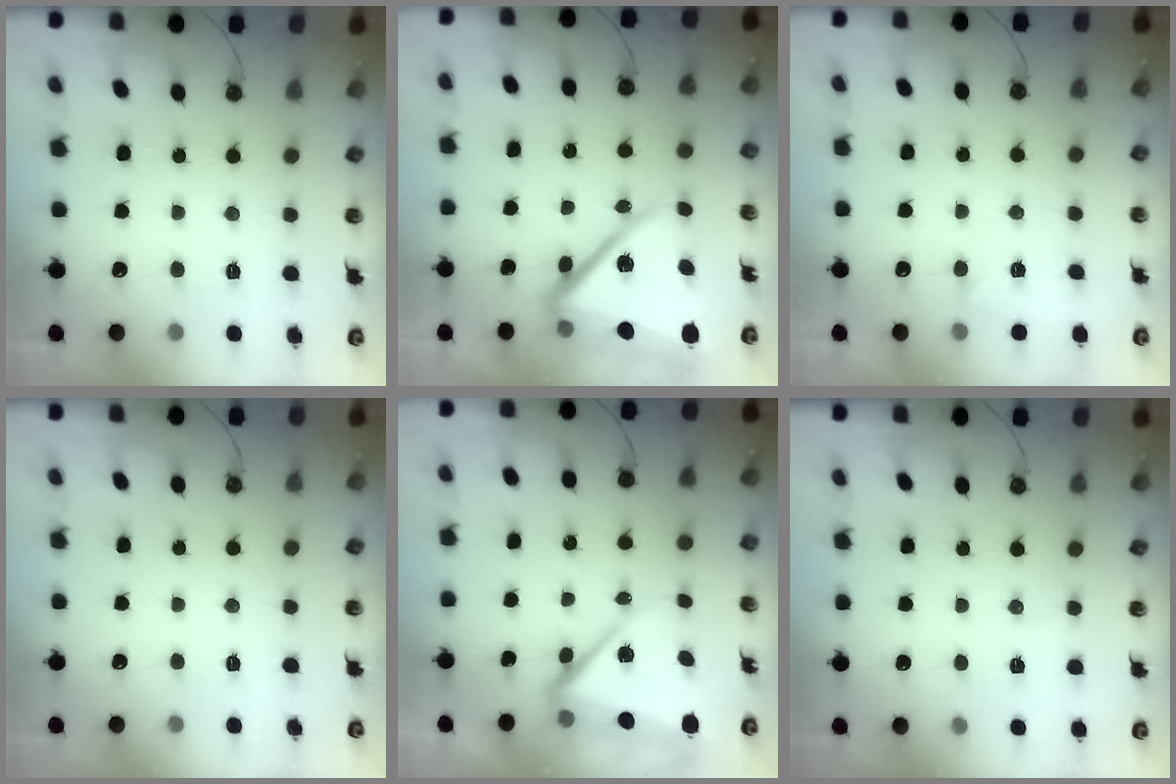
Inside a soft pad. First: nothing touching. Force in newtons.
{"total": 18.5, "press": 18.4, "slide": 1.7}
{"total": 2.8, "press": 2.7, "slide": 0.6}
{"total": 0.0}
{"total": 8.9, "press": 8.8, "slide": 1.2}
{"total": 3.1, "press": 3.1, "slide": 0.6}